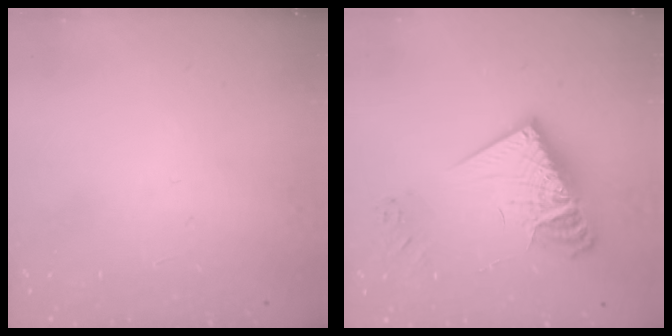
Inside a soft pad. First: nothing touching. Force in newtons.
{"total": 16.4, "press": 16.4, "slide": 1.2}